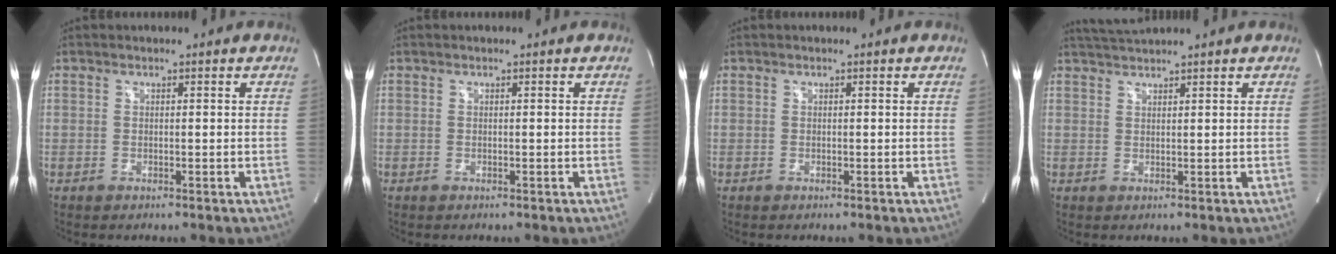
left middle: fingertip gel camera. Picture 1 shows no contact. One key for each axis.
{"total": 0.0}
{"total": 0.0}
{"total": 2.8, "fx": 2.6, "fy": -0.8, "fz": 0.4, "tx": -0.011, "ty": 0.009, "tz": 0.057}